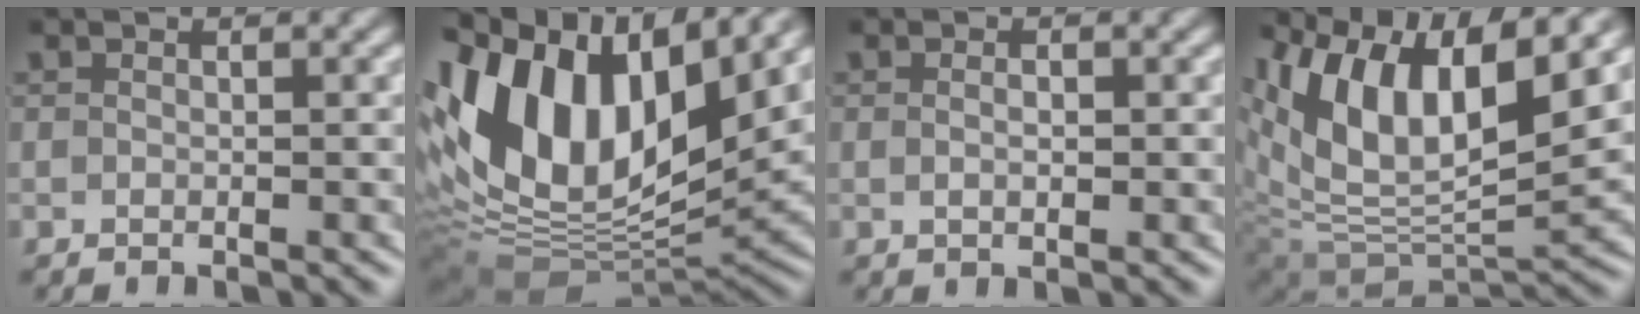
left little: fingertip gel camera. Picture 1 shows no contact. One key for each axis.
{"total": 18.3, "fx": 2.5, "fy": 11.6, "fz": 14.0, "tx": -0.273, "ty": -0.016, "tz": 0.050}
{"total": 1.1, "fx": -0.1, "fy": 0.4, "fz": 1.0, "tx": -0.014, "ty": -0.005, "tz": 0.003}
{"total": 15.5, "fx": 1.3, "fy": 10.8, "fz": 11.1, "tx": -0.218, "ty": -0.035, "tz": 0.036}